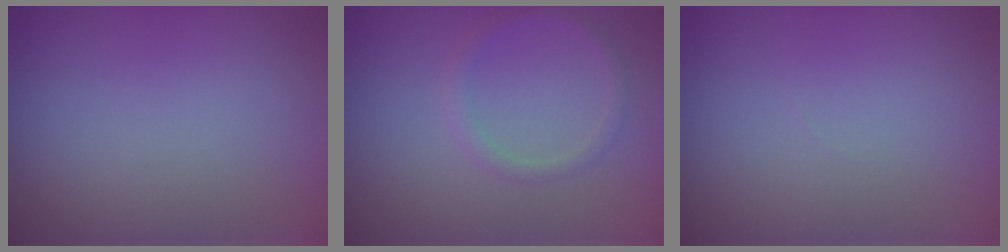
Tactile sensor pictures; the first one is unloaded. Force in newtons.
{"total": 1.2, "press": 1.2, "slide": 0.0}
{"total": 0.0}